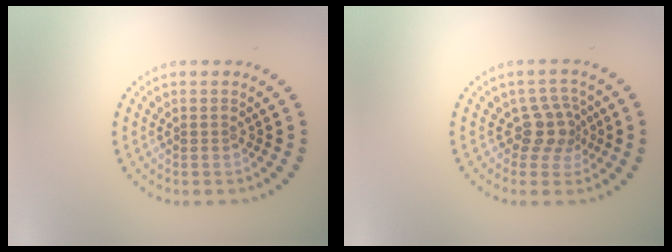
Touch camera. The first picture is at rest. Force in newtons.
{"total": 2.9, "press": 2.3, "slide": 1.8}